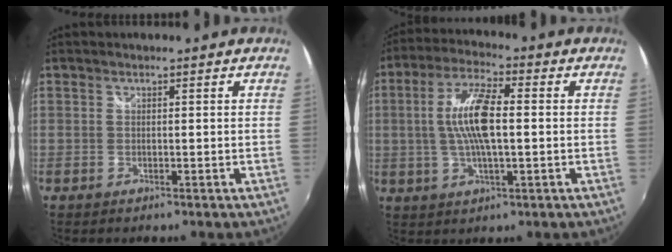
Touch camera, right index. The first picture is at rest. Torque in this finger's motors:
{"motor_torque": [1.06, 0.41, 0.75, 0.21]}